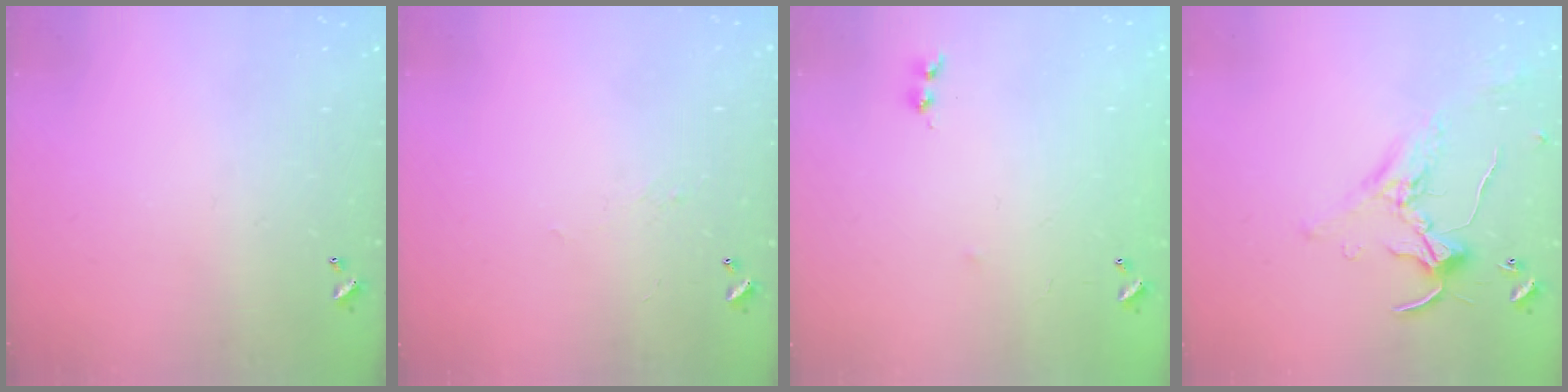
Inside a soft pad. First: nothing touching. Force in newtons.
{"total": 2.2, "press": 2.0, "slide": 0.8}
{"total": 5.7, "press": 5.7, "slide": 0.7}
{"total": 1.0, "press": 0.5, "slide": 0.8}